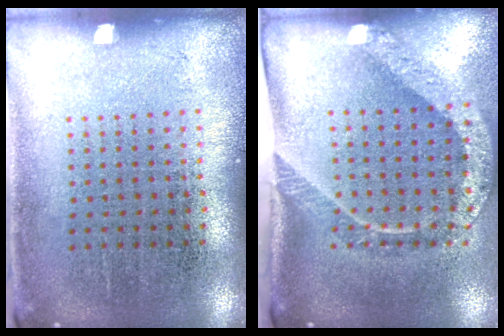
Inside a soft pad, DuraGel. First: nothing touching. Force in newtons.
{"total": 2.3, "press": 1.5, "slide": 1.7}